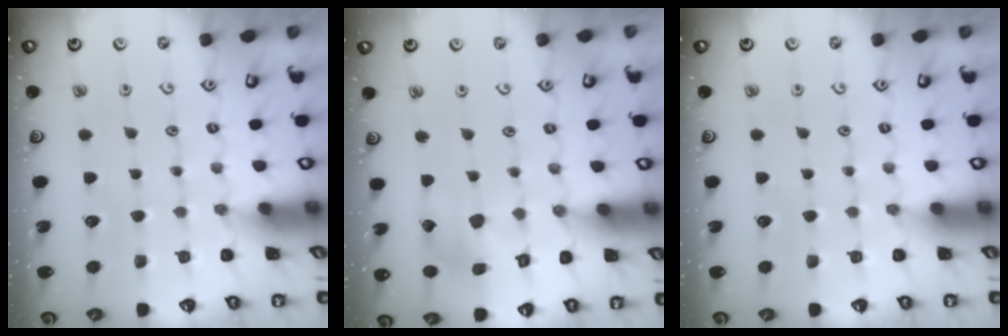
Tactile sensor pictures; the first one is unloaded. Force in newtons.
{"total": 7.0, "press": 7.0, "slide": 0.7}
{"total": 0.0}